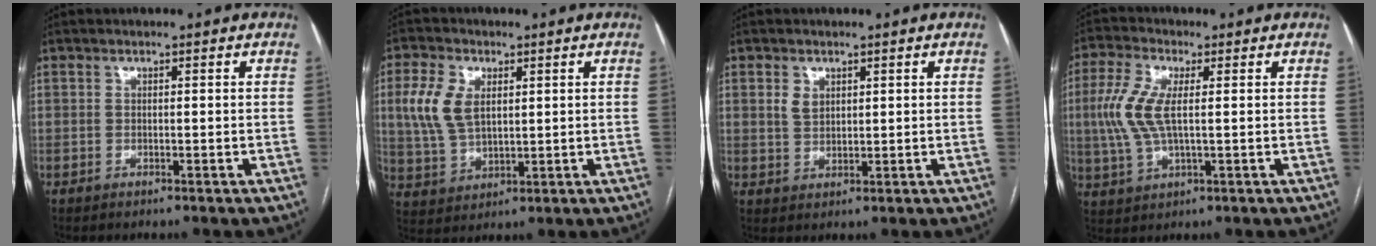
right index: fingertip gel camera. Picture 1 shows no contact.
{"total": 8.3, "force": [2.2, 4.9, 6.3], "torque": [-0.154, 0.012, 0.049]}
{"total": 2.7, "force": [1.2, 1.9, 1.5], "torque": [-0.031, 0.002, 0.029]}
{"total": 8.1, "force": [0.9, 2.9, 7.6], "torque": [-0.191, 0.004, 0.019]}